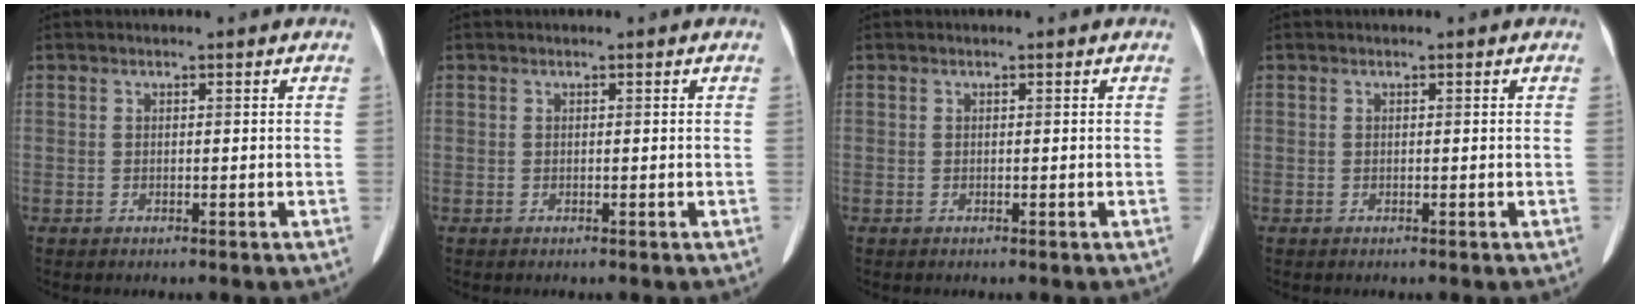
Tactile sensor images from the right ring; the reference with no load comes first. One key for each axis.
{"total": 0.0}
{"total": 0.0}
{"total": 0.0}